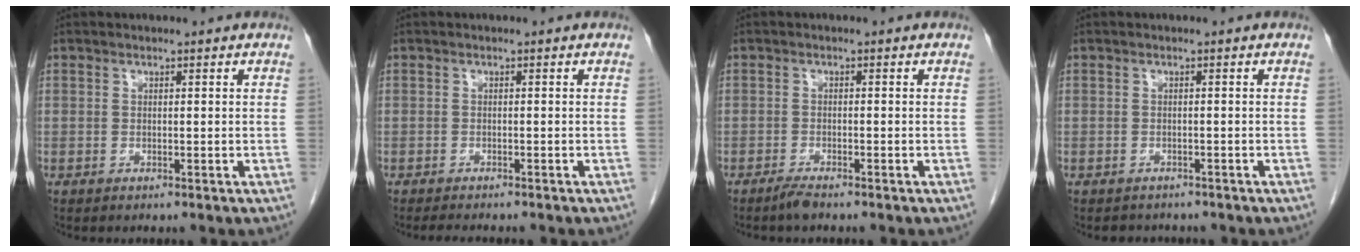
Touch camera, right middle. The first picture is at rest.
{"total": 3.9, "force": [-3.4, 0.7, 1.8], "torque": [-0.025, -0.007, -0.042]}
{"total": 1.7, "force": [-1.5, 0.1, 0.8], "torque": [-0.023, -0.004, -0.029]}
{"total": 2.7, "force": [-2.4, 1.2, 0.2], "torque": [-0.008, 0.000, -0.030]}